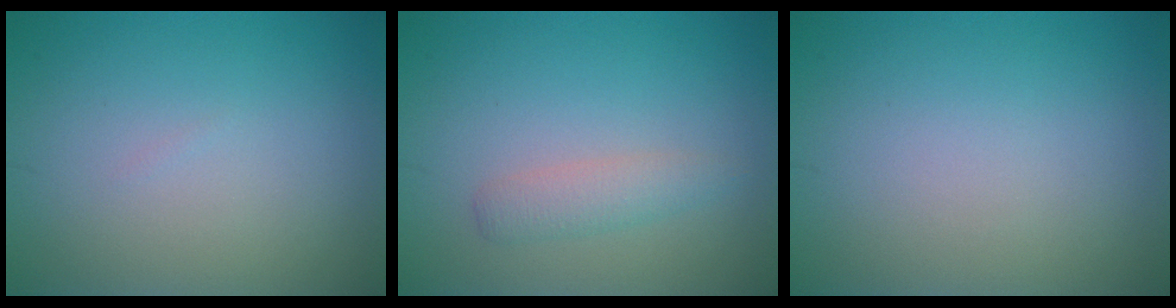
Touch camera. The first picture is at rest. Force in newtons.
{"total": 1.8, "press": 1.8, "slide": 0.0}
{"total": 0.0}